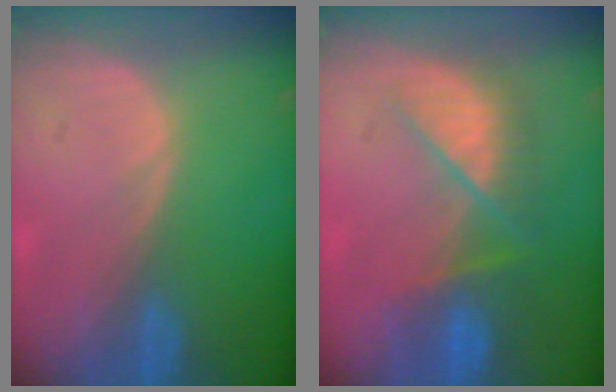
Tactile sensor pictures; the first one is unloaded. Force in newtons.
{"total": 7.5, "press": 7.3, "slide": 1.9}